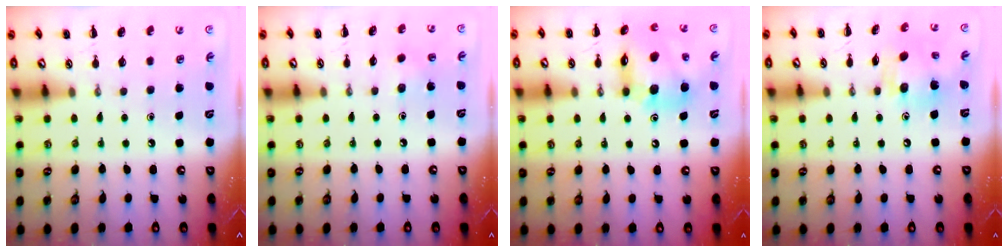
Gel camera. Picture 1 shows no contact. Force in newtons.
{"total": 4.3, "press": 4.1, "slide": 1.1}
{"total": 15.3, "press": 14.6, "slide": 4.4}
{"total": 11.9, "press": 11.8, "slide": 1.5}